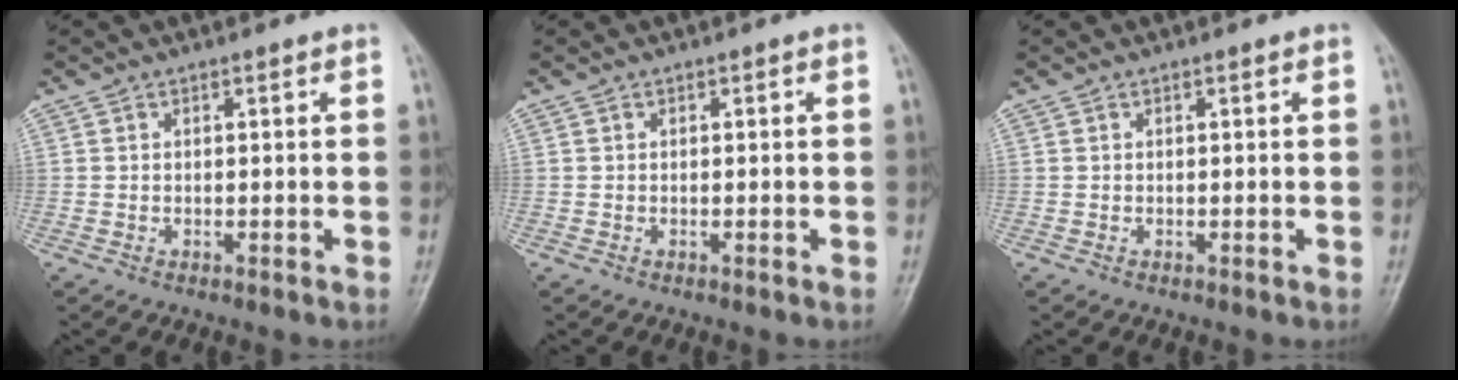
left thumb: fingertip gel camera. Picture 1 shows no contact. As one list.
[{"total": 0.0}, {"total": 0.0}]